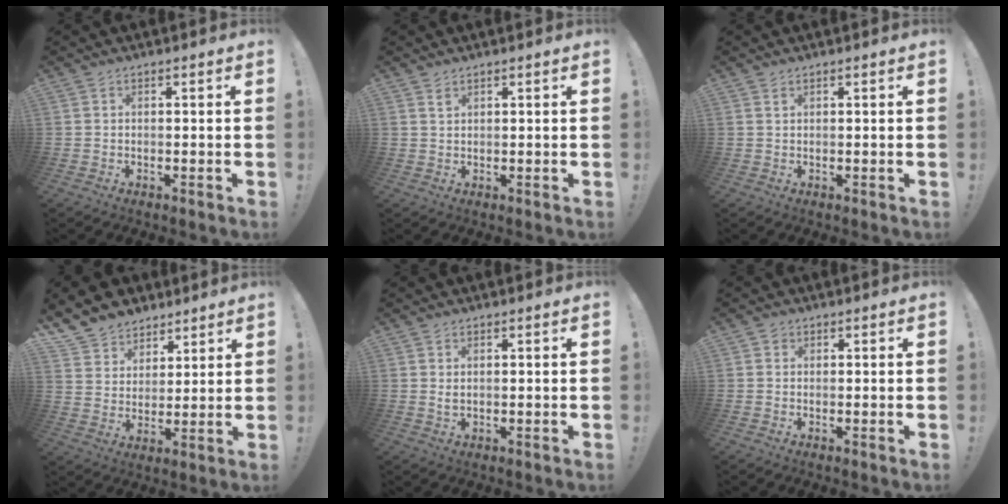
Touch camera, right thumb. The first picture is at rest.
{"total": 1.3, "force": [0.9, 0.6, 0.7], "torque": [-0.014, 0.001, 0.017]}
{"total": 0.7, "force": [0.5, 0.3, 0.5], "torque": [-0.010, 0.001, 0.009]}
{"total": 9.5, "force": [7.1, 6.3, 1.0], "torque": [-0.026, -0.060, 0.142]}
{"total": 1.5, "force": [0.5, 0.6, 1.3], "torque": [-0.017, -0.003, 0.007]}
{"total": 1.2, "force": [0.6, 1.0, 0.1], "torque": [0.004, -0.001, 0.009]}